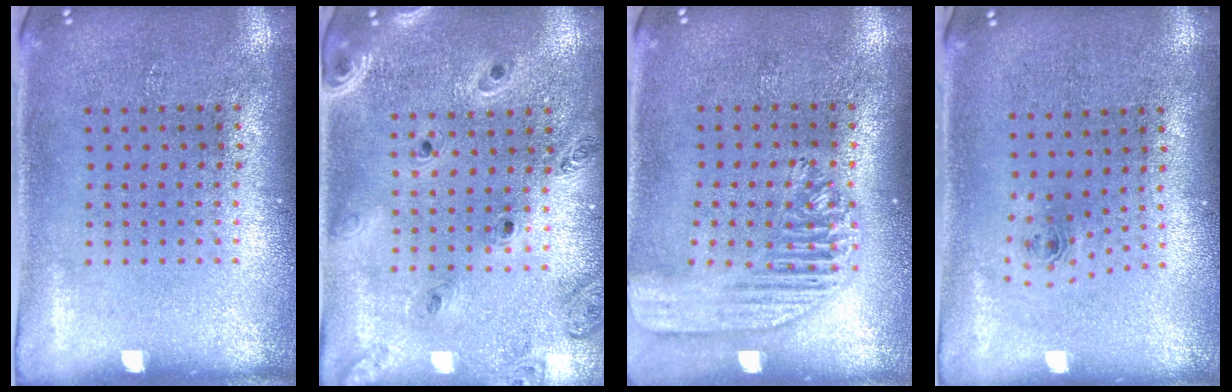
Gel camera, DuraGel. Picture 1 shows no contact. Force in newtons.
{"total": 1.3, "press": 1.3, "slide": 0.2}
{"total": 1.8, "press": 1.7, "slide": 0.7}
{"total": 0.8, "press": 0.4, "slide": 0.7}